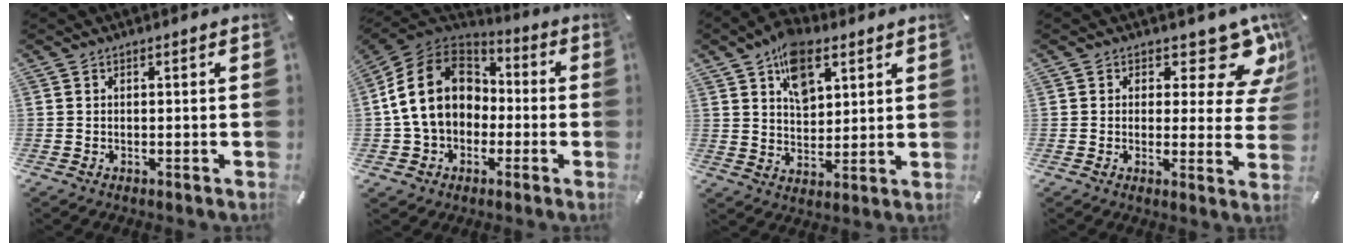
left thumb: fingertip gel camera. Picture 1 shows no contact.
{"total": 17.6, "force": [-0.3, 14.7, 9.7], "torque": [-0.211, 0.021, -0.006]}
{"total": 10.6, "force": [5.7, 6.7, 6.0], "torque": [-0.087, -0.022, 0.100]}
{"total": 11.8, "force": [7.2, 5.5, 7.5], "torque": [-0.081, -0.058, 0.122]}